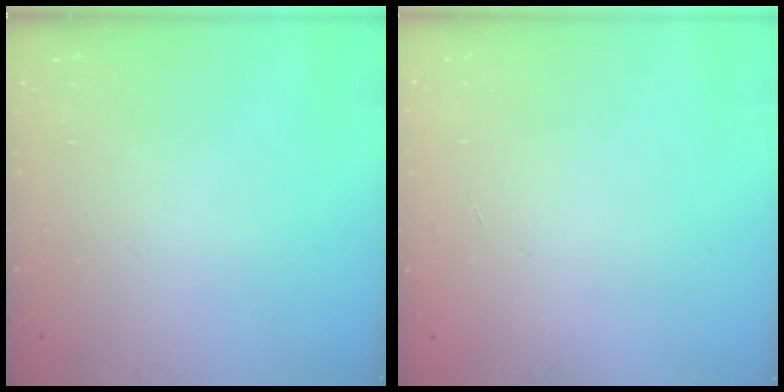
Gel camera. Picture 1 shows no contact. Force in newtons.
{"total": 0.0}